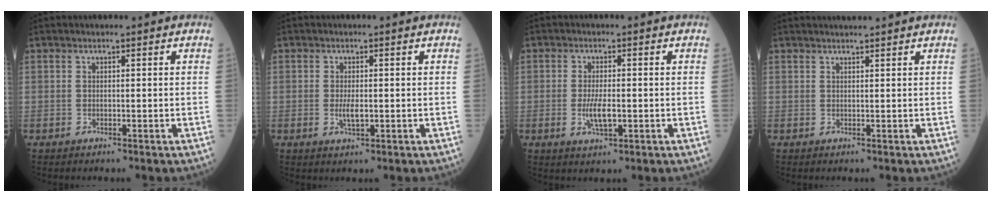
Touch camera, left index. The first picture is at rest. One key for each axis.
{"total": 2.3, "fx": -0.4, "fy": 0.7, "fz": 2.2, "tx": -0.046, "ty": -0.003, "tz": -0.003}
{"total": 3.9, "fx": -0.9, "fy": 1.1, "fz": 3.6, "tx": -0.078, "ty": -0.005, "tz": -0.013}
{"total": 3.1, "fx": 2.9, "fy": -0.2, "fz": 1.1, "tx": -0.013, "ty": 0.019, "tz": 0.041}